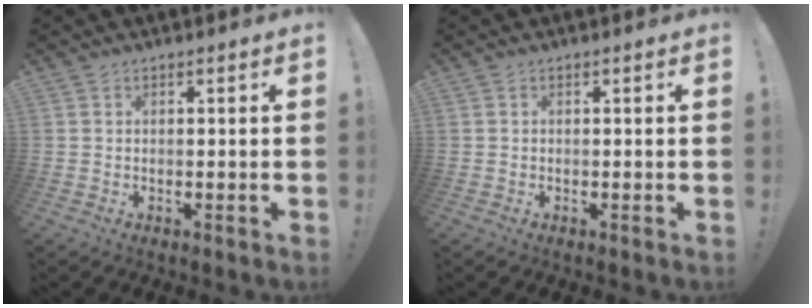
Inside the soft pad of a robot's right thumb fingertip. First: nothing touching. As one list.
[{"total": 0.0}]